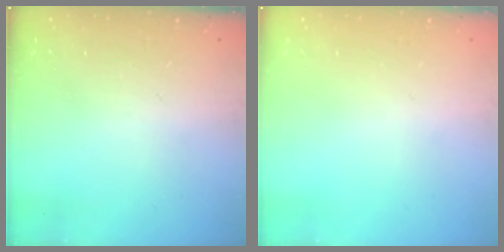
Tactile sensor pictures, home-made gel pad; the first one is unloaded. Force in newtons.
{"total": 0.0}